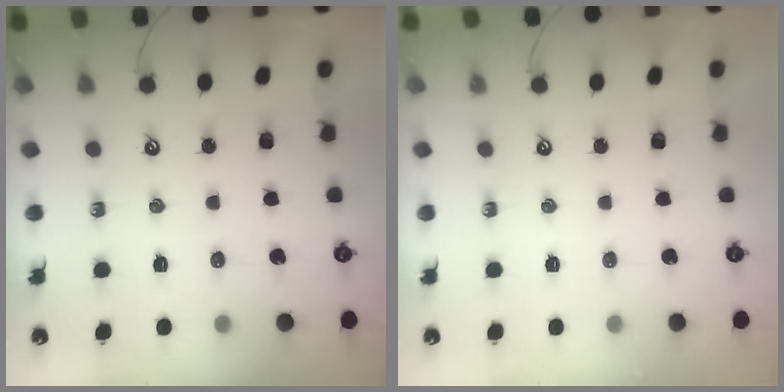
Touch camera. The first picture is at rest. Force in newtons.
{"total": 0.0}